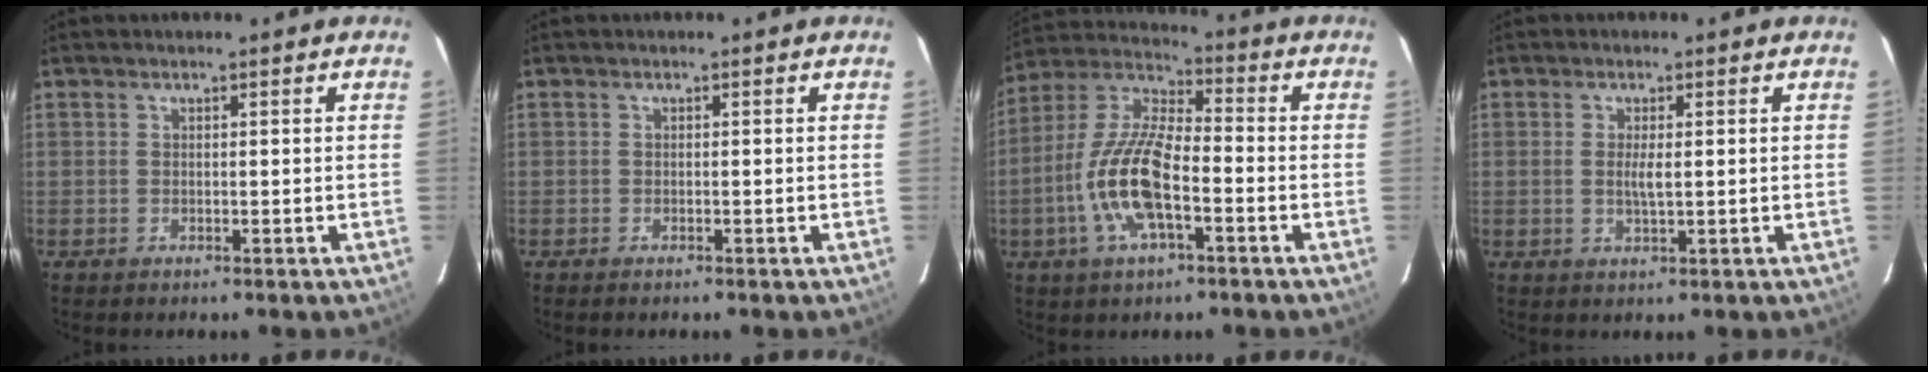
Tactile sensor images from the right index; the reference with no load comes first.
{"total": 0.6, "force": [-0.5, 0.1, 0.2], "torque": [-0.004, -0.001, -0.010]}
{"total": 14.5, "force": [-4.8, 5.1, 12.7], "torque": [-0.266, -0.001, -0.096]}
{"total": 2.5, "force": [0.1, 0.5, 2.5], "torque": [-0.048, -0.004, 0.002]}